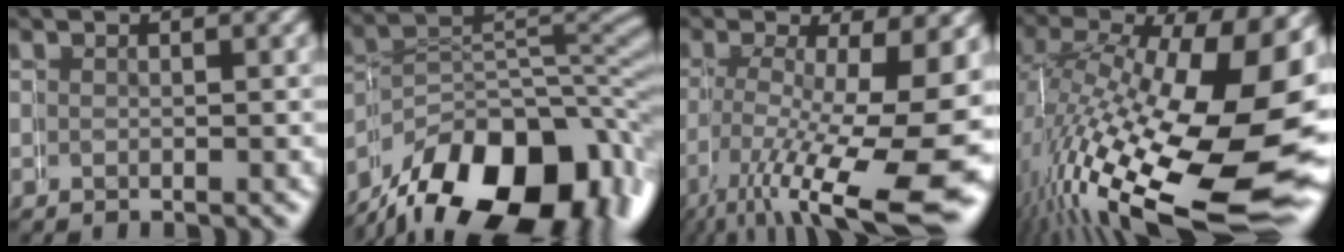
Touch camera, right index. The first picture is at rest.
{"total": 16.2, "force": [-7.1, 9.0, 11.4], "torque": [-0.164, -0.046, -0.084]}
{"total": 8.7, "force": [-2.0, 2.0, 8.3], "torque": [-0.141, -0.039, -0.003]}
{"total": 16.9, "force": [-3.5, 6.8, 15.1], "torque": [-0.262, -0.065, -0.006]}